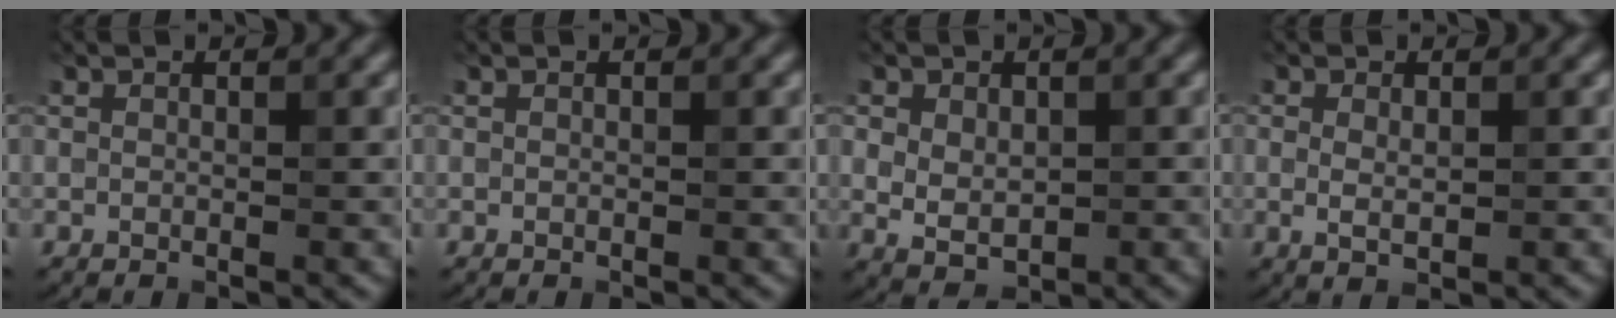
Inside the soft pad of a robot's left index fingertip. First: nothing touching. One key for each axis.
{"total": 0.0}
{"total": 2.9, "fx": 0.4, "fy": 2.1, "fz": 1.9, "tx": -0.032, "ty": -0.005, "tz": 0.011}
{"total": 1.6, "fx": 0.1, "fy": 0.8, "fz": 1.4, "tx": -0.027, "ty": -0.002, "tz": 0.005}